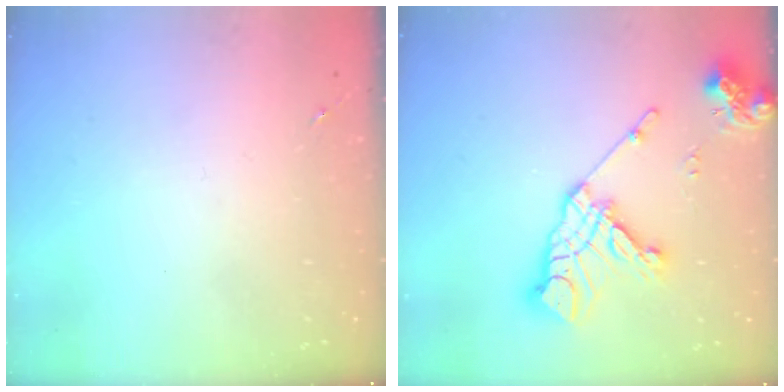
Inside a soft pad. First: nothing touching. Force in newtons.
{"total": 16.5, "press": 16.4, "slide": 2.2}